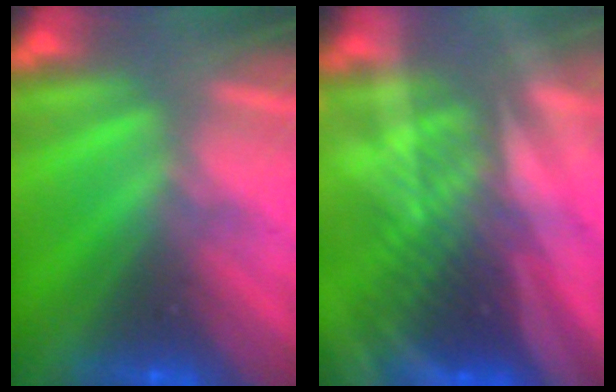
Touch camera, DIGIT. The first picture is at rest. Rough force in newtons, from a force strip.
{"total": 2.8}